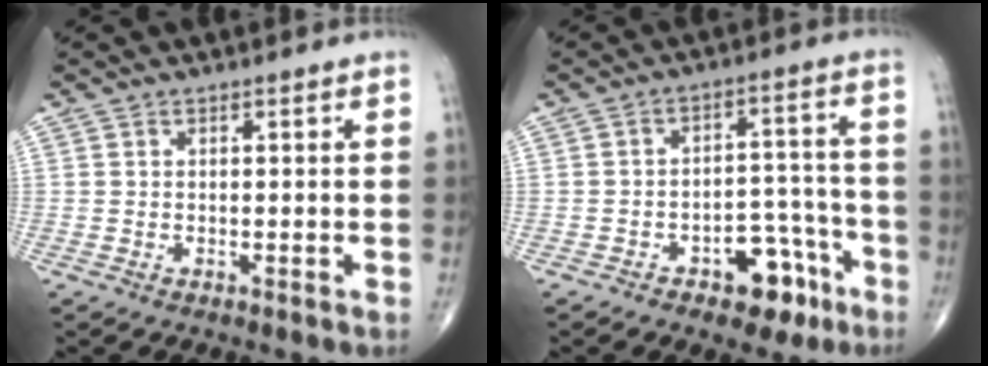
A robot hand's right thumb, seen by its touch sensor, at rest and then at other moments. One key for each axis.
{"total": 9.9, "fx": -5.5, "fy": 5.5, "fz": 6.0, "tx": -0.042, "ty": 0.052, "tz": -0.072}